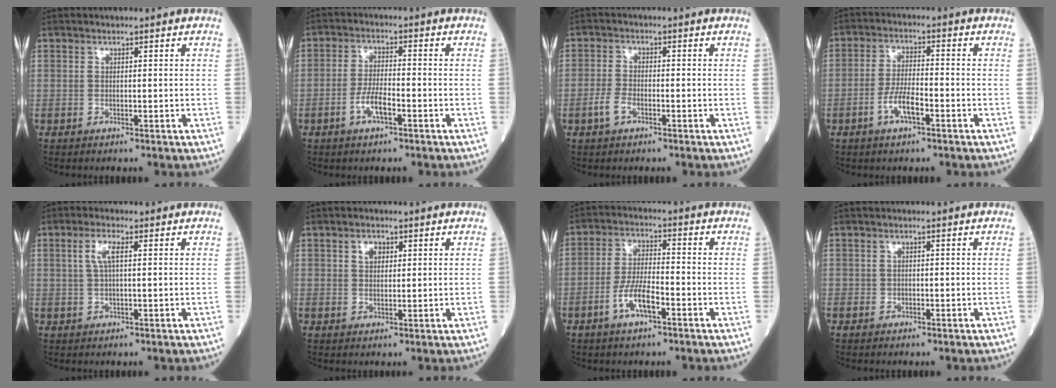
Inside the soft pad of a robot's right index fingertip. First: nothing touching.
{"total": 4.4, "force": [-2.1, 1.1, 3.7], "torque": [-0.068, 0.003, -0.041]}
{"total": 3.0, "force": [-1.5, 1.4, 2.2], "torque": [-0.044, 0.003, -0.031]}
{"total": 5.2, "force": [-2.5, 1.3, 4.4], "torque": [-0.081, 0.003, -0.047]}
{"total": 3.3, "force": [0.9, 0.7, 3.1], "torque": [-0.066, 0.008, 0.020]}
{"total": 2.4, "force": [1.0, 1.6, 1.4], "torque": [-0.023, 0.004, 0.017]}
{"total": 6.5, "force": [-3.1, 1.7, 5.4], "torque": [-0.105, 0.003, -0.060]}
{"total": 0.7, "force": [-0.3, 0.7, 0.1], "torque": [0.001, 0.004, -0.006]}